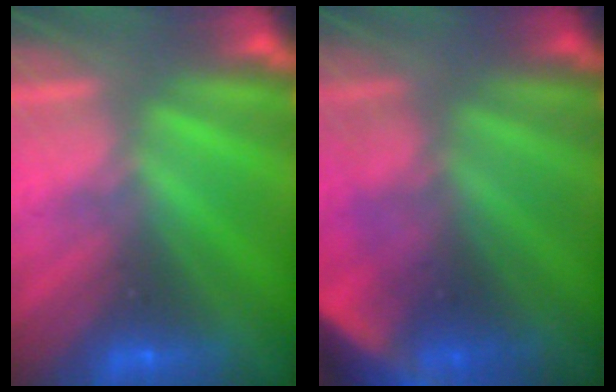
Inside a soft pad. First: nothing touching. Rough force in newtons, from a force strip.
{"total": 4.4}